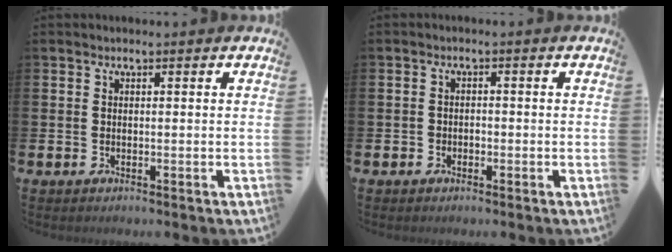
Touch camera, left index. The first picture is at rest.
{"total": 1.1, "force": [-0.5, 0.9, 0.3], "torque": [0.001, 0.000, -0.014]}